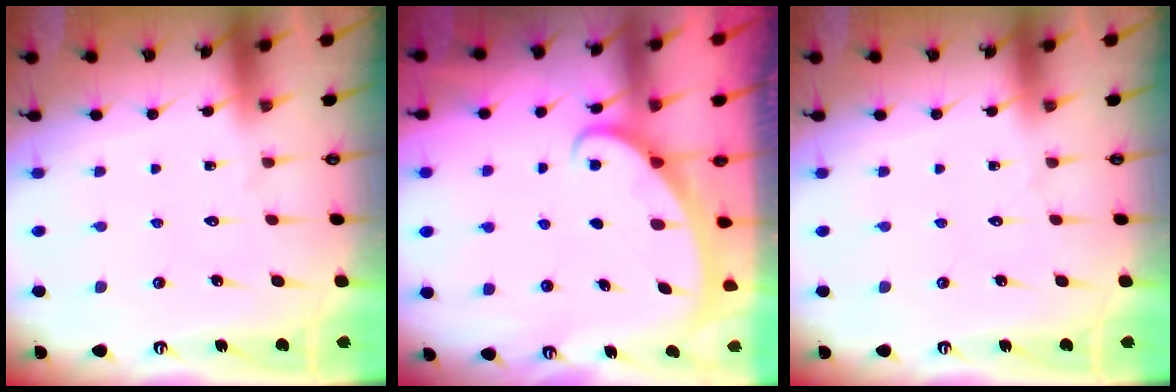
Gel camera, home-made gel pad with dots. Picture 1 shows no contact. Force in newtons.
{"total": 2.2, "press": 2.2, "slide": 0.4}
{"total": 0.0}